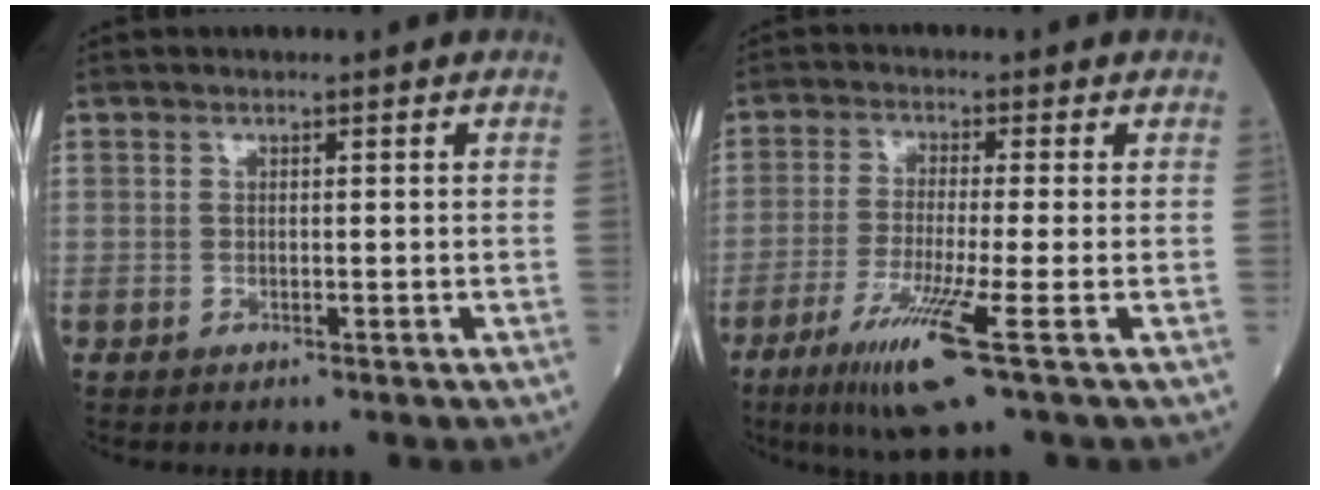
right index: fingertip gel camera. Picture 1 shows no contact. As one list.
[{"total": 9.1, "force": [-4.4, -0.9, 8.0], "torque": [-0.155, -0.032, -0.084]}]